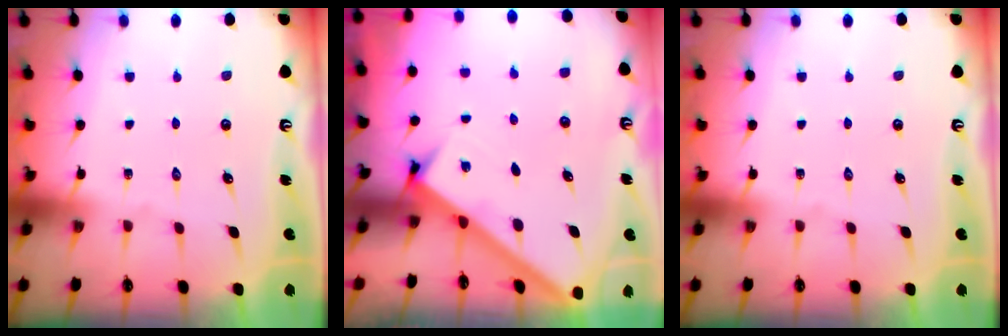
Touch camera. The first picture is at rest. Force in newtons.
{"total": 2.5, "press": 2.5, "slide": 0.3}
{"total": 0.0}